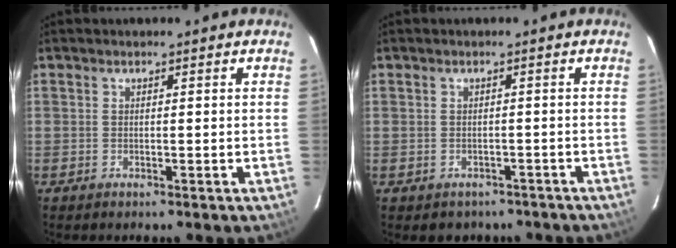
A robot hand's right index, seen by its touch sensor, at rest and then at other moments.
{"total": 4.2, "force": [-2.7, 3.2, 0.6], "torque": [-0.001, 0.017, -0.024]}